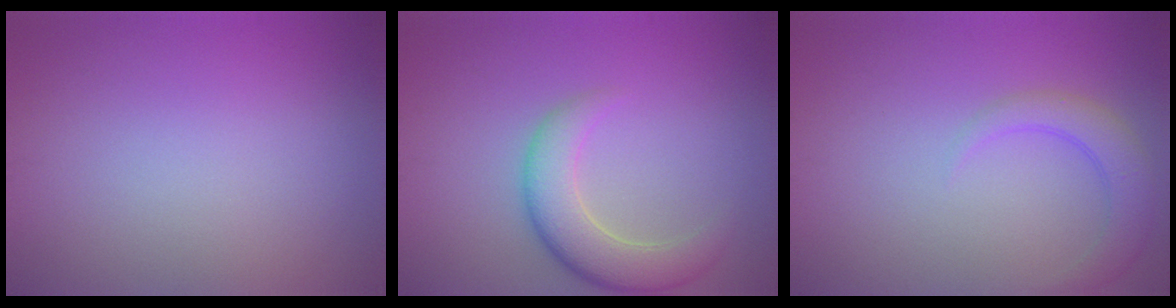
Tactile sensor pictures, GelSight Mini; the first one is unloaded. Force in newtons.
{"total": 4.9, "press": 4.8, "slide": 0.5}
{"total": 3.0, "press": 3.0, "slide": 0.3}